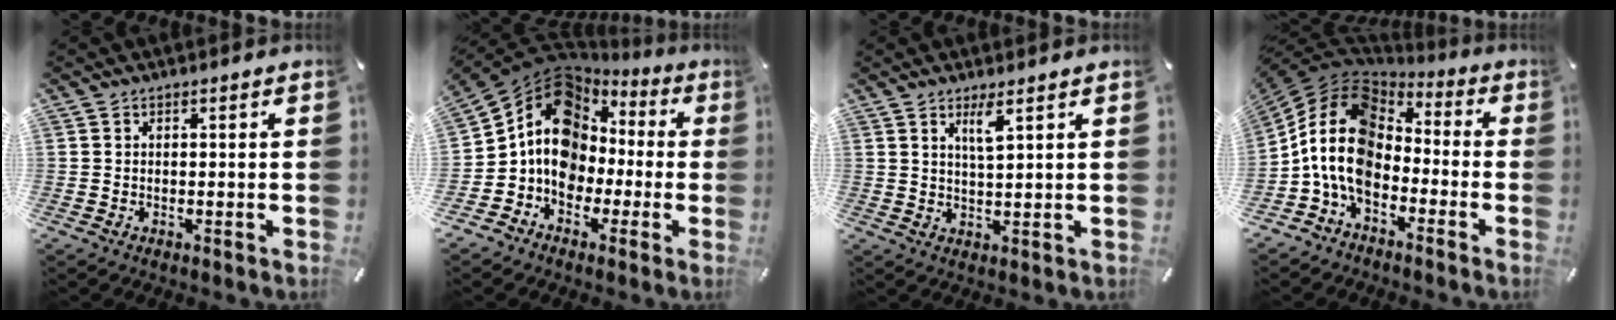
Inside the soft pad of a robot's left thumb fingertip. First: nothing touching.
{"total": 12.8, "force": [0.8, 11.4, 5.9], "torque": [-0.118, -0.010, 0.017]}
{"total": 4.1, "force": [2.5, 0.4, 3.2], "torque": [-0.070, -0.001, 0.042]}
{"total": 14.2, "force": [-3.6, 9.9, 9.6], "torque": [-0.221, 0.017, -0.075]}